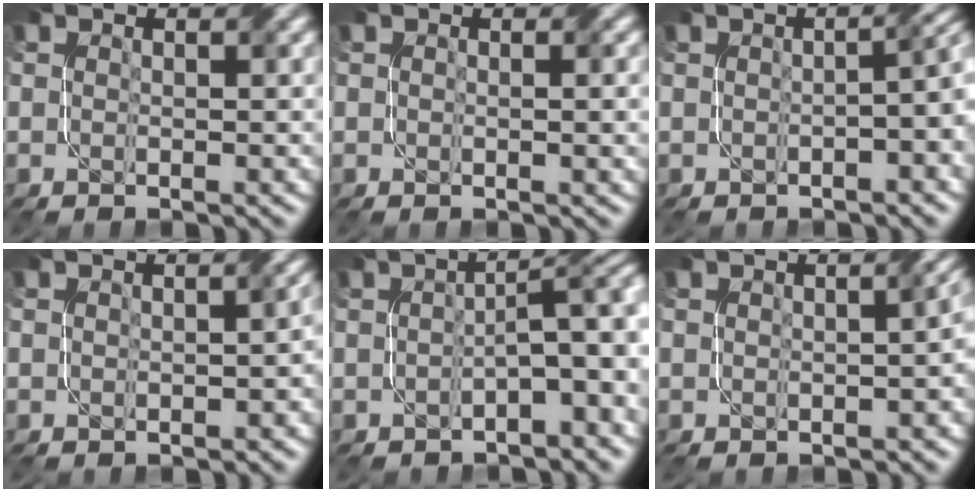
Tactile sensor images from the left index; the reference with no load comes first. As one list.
[{"total": 1.3, "force": [0.2, 0.3, 1.3], "torque": [-0.017, 0.001, 0.004]}, {"total": 5.1, "force": [-0.5, 2.1, 4.6], "torque": [-0.030, 0.013, -0.008]}, {"total": 1.8, "force": [-0.3, 0.8, 1.6], "torque": [-0.017, 0.001, 0.000]}, {"total": 5.6, "force": [-1.0, 1.6, 5.3], "torque": [-0.067, 0.014, -0.019]}, {"total": 3.2, "force": [-0.4, 1.2, 2.9], "torque": [-0.021, 0.004, 0.002]}]